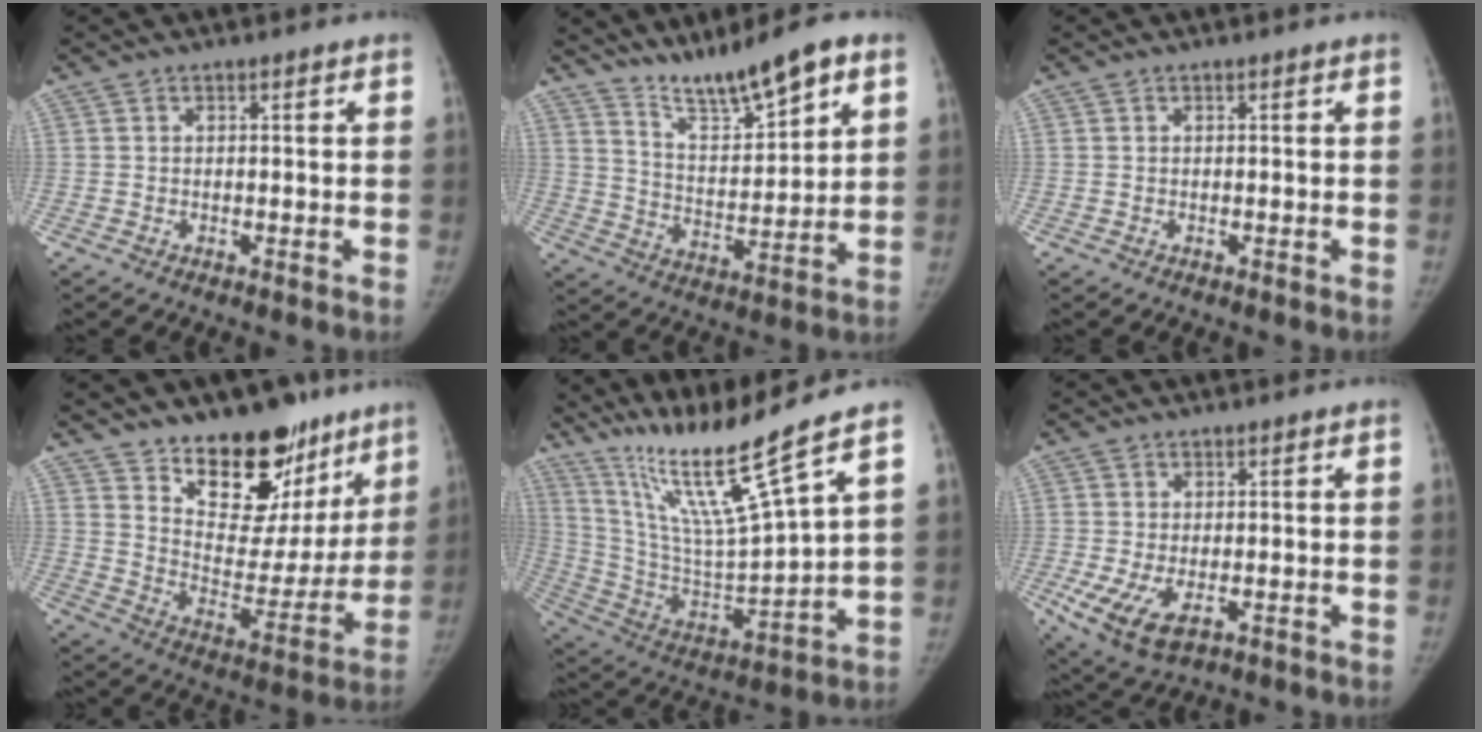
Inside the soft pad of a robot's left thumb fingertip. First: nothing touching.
{"total": 12.1, "force": [8.6, 2.6, 8.1], "torque": [-0.122, -0.051, 0.159]}
{"total": 0.0}
{"total": 21.7, "force": [14.9, 11.7, 10.7], "torque": [-0.087, -0.097, 0.229]}
{"total": 17.7, "force": [13.4, -1.0, 11.5], "torque": [-0.197, -0.084, 0.262]}
{"total": 7.8, "force": [-2.0, 4.4, 6.1], "torque": [-0.121, -0.017, -0.023]}